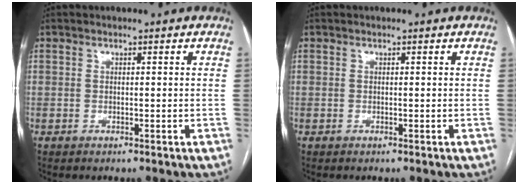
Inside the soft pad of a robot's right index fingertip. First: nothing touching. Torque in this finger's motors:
{"motor_torque": [0.00, 0.00, 0.00, 0.00]}